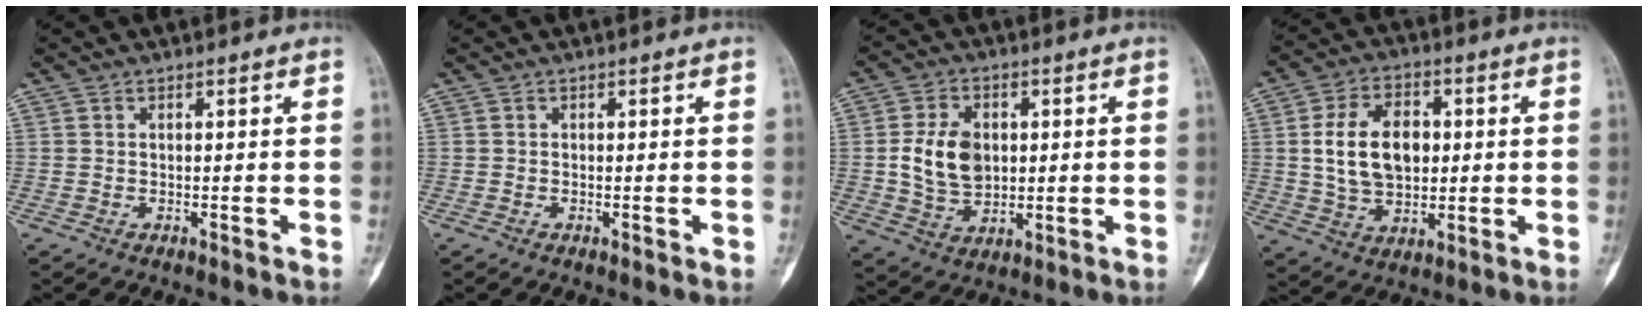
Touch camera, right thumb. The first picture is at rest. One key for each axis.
{"total": 0.7, "fx": -0.2, "fy": 0.2, "fz": 0.6, "tx": -0.007, "ty": -0.001, "tz": -0.003}
{"total": 9.8, "fx": 0.9, "fy": 7.0, "fz": 6.8, "tx": -0.108, "ty": -0.004, "tz": 0.022}
{"total": 13.0, "fx": 1.5, "fy": 8.7, "fz": 9.5, "tx": -0.140, "ty": 0.001, "tz": 0.031}